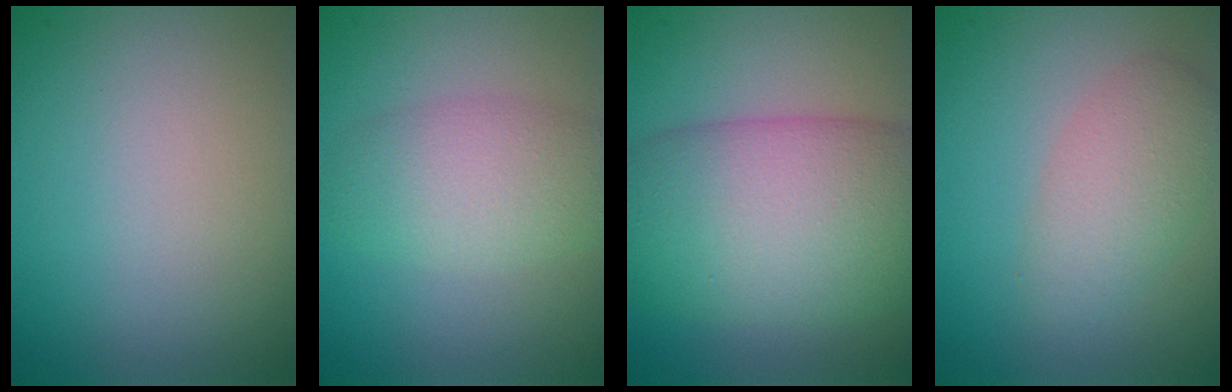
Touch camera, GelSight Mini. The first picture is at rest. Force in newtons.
{"total": 4.5, "press": 4.5, "slide": 0.3}
{"total": 11.2, "press": 11.2, "slide": 0.3}
{"total": 3.5, "press": 3.5, "slide": 0.2}